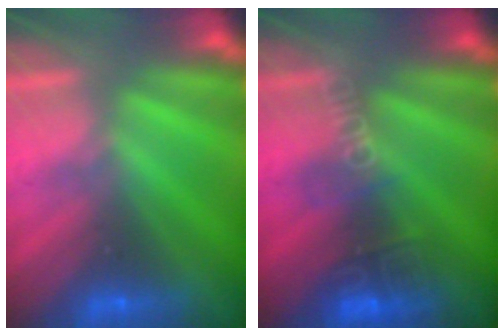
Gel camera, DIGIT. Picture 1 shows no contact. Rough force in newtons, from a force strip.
{"total": 2.6}